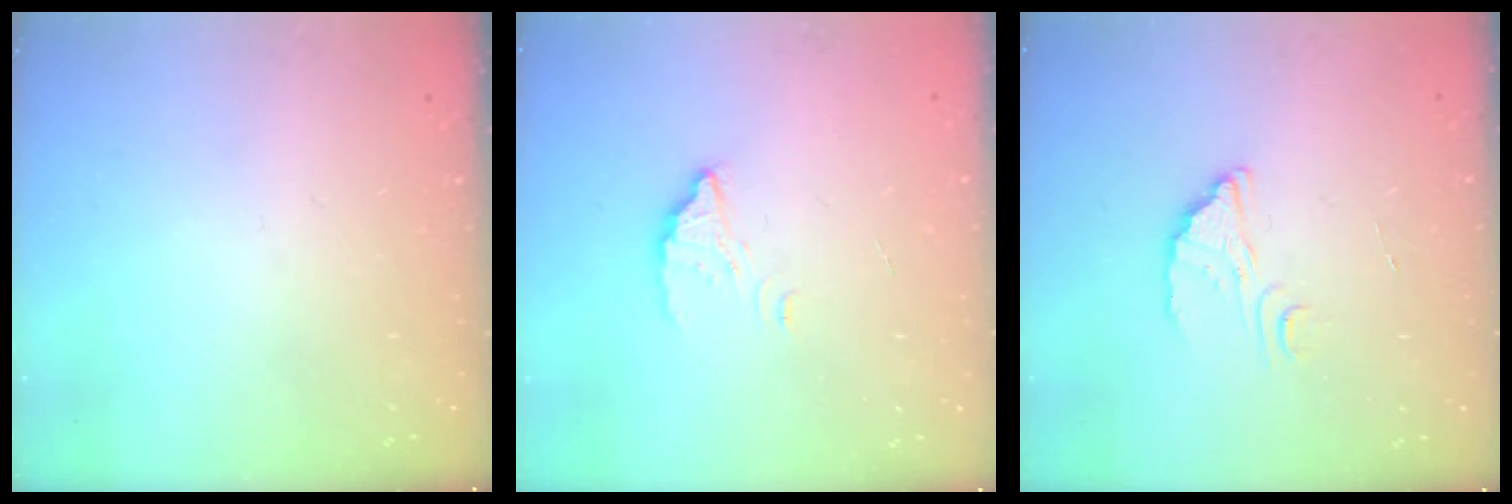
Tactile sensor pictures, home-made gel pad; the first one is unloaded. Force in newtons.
{"total": 2.9, "press": 2.9, "slide": 0.2}
{"total": 2.3, "press": 2.3, "slide": 0.0}